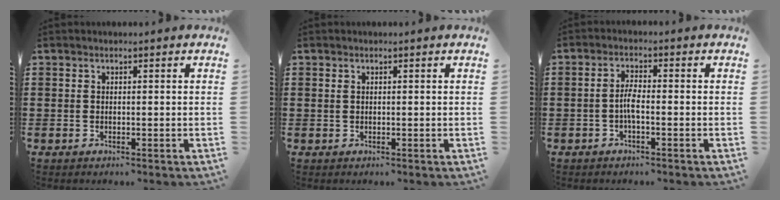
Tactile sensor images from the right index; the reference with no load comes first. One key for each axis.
{"total": 0.5, "fx": 0.2, "fy": 0.3, "fz": 0.4, "tx": -0.008, "ty": 0.002, "tz": 0.004}
{"total": 3.0, "fx": -0.9, "fy": 0.7, "fz": 2.7, "tx": -0.066, "ty": -0.003, "tz": -0.022}